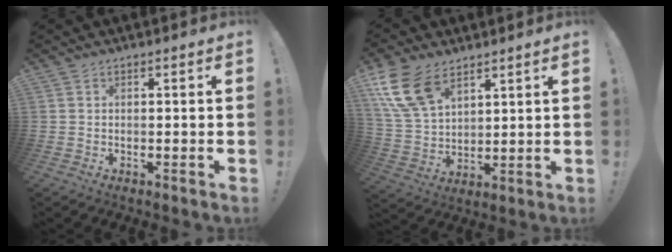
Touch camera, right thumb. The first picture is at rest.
{"total": 14.2, "force": [8.4, 8.2, 8.1], "torque": [-0.174, -0.036, 0.162]}